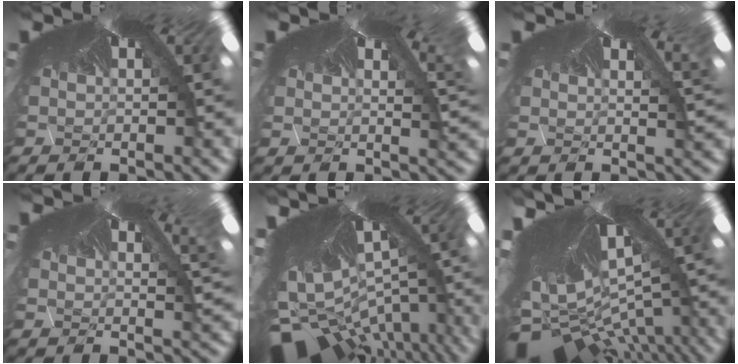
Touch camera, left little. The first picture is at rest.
{"total": 3.0, "force": [2.5, 0.9, 1.3], "torque": [-0.019, 0.014, 0.036]}
{"total": 2.2, "force": [2.0, 0.5, 0.8], "torque": [-0.019, 0.014, 0.022]}
{"total": 2.5, "force": [2.2, 0.5, 0.9], "torque": [-0.014, 0.011, 0.027]}
{"total": 8.7, "force": [-8.7, 0.0, 0.3], "torque": [-0.017, -0.113, -0.088]}
{"total": 7.7, "force": [-7.5, 0.5, 1.9], "torque": [-0.043, -0.110, -0.075]}